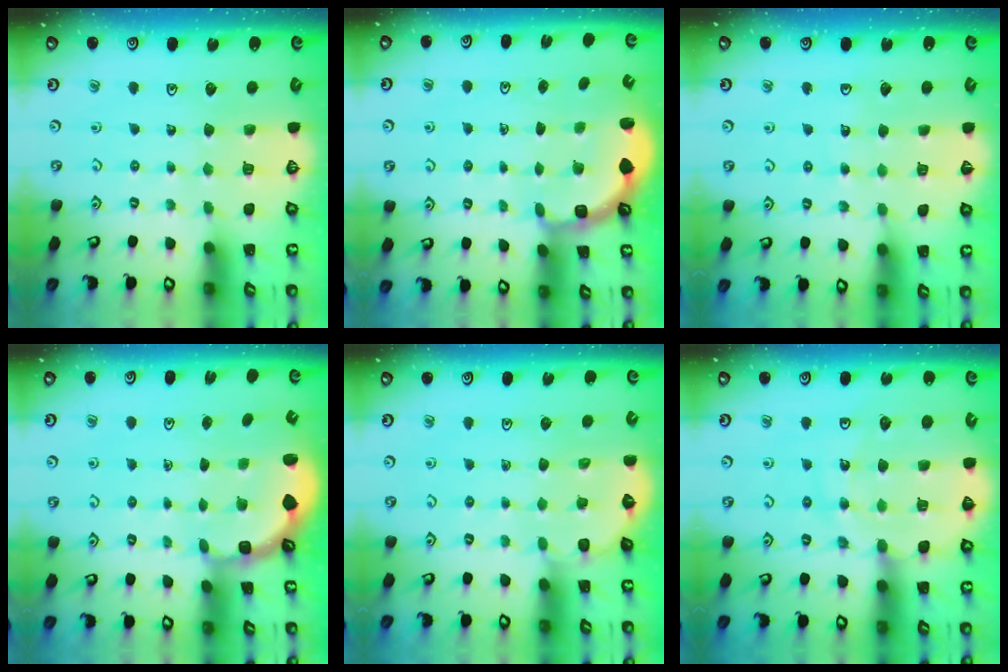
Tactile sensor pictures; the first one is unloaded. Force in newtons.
{"total": 2.7, "press": 2.1, "slide": 1.7}
{"total": 3.5, "press": 3.4, "slide": 0.3}
{"total": 2.8, "press": 2.2, "slide": 1.7}
{"total": 3.0, "press": 2.9, "slide": 0.5}
{"total": 14.2, "press": 13.7, "slide": 3.8}